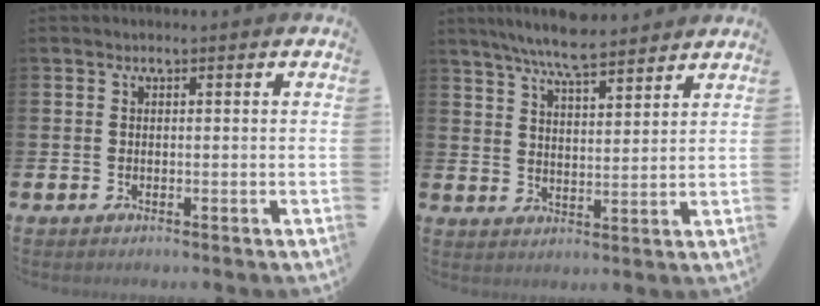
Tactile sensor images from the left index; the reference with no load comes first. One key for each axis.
{"total": 7.4, "fx": 6.9, "fy": 0.8, "fz": 2.6, "tx": -0.063, "ty": -0.030, "tz": 0.124}